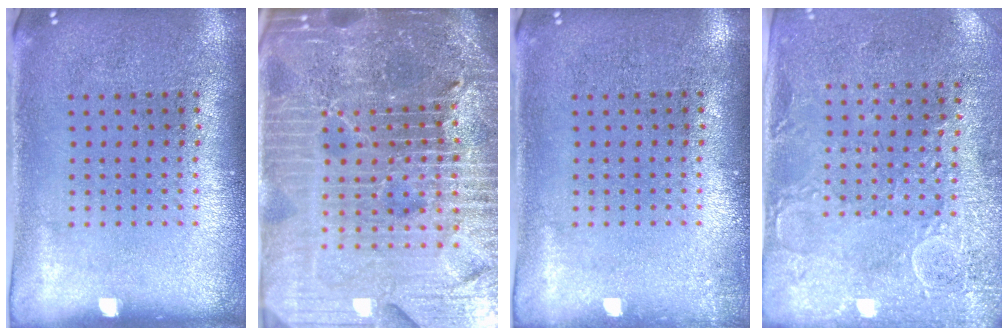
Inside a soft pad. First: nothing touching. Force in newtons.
{"total": 7.1, "press": 6.2, "slide": 3.5}
{"total": 0.7, "press": 0.7, "slide": 0.2}
{"total": 2.8, "press": 2.5, "slide": 1.2}